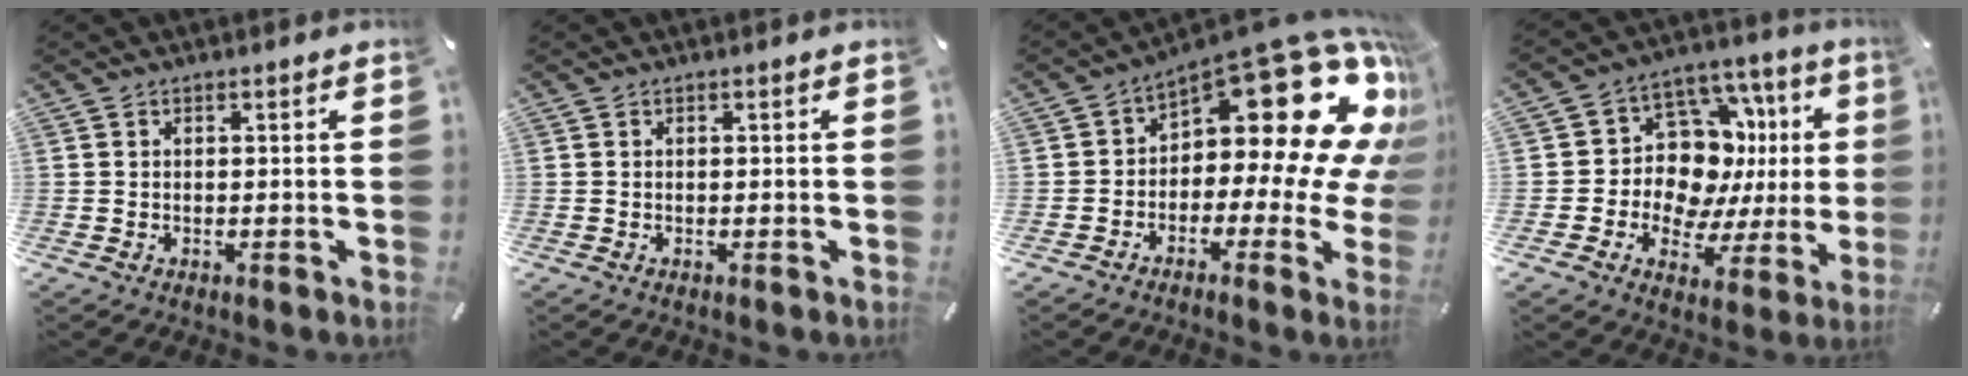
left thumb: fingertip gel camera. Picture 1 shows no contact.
{"total": 0.0}
{"total": 23.6, "force": [9.9, 11.2, 18.3], "torque": [-0.252, -0.085, 0.165]}
{"total": 11.9, "force": [3.2, 9.8, 6.0], "torque": [-0.081, -0.051, 0.065]}